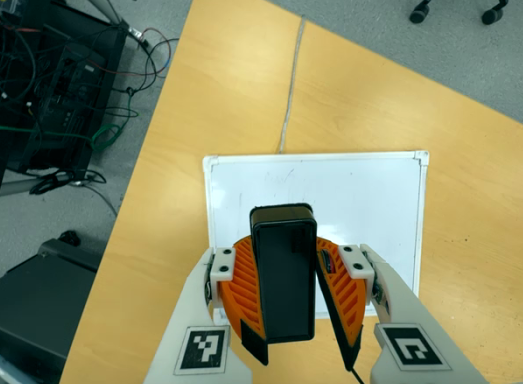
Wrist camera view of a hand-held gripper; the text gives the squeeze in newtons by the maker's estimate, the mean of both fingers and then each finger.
{"total": 8.4, "left": 9.3, "right": 7.5}